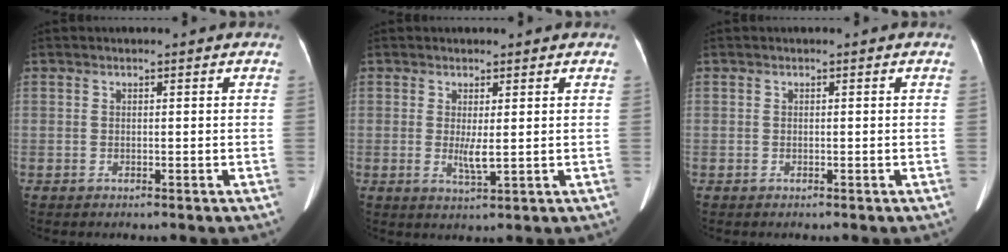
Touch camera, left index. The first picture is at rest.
{"total": 2.6, "force": [0.3, 0.3, 2.6], "torque": [-0.052, -0.007, 0.012]}
{"total": 0.0}